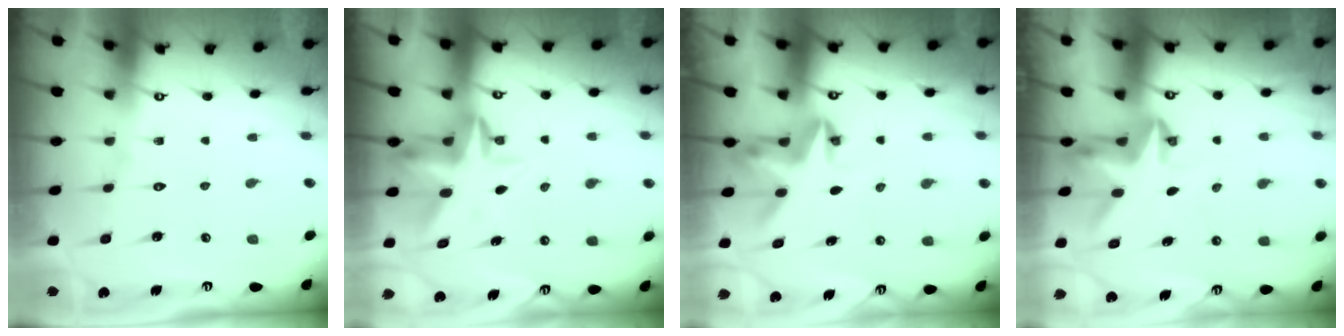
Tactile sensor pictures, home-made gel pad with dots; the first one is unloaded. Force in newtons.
{"total": 5.8, "press": 5.7, "slide": 1.0}
{"total": 3.9, "press": 3.9, "slide": 0.4}
{"total": 3.4, "press": 3.4, "slide": 0.1}